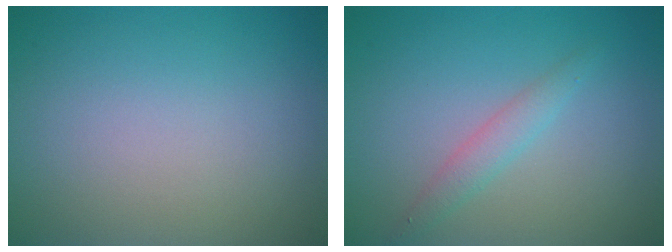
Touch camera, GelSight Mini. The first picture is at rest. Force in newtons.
{"total": 1.7, "press": 1.7, "slide": 0.1}